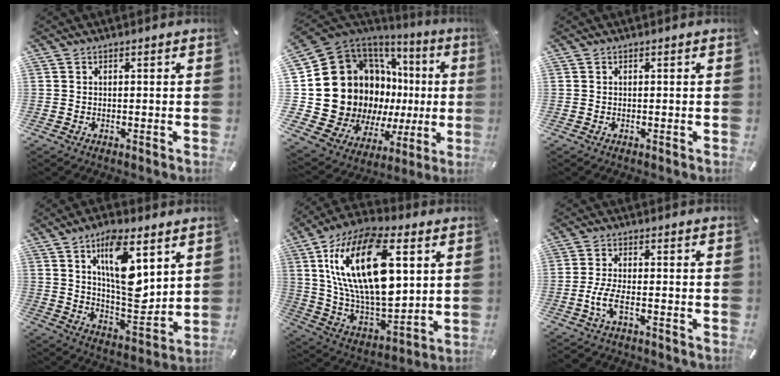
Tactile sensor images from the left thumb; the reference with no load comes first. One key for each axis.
{"total": 25.5, "fx": 1.0, "fy": 19.2, "fz": 16.8, "tx": -0.280, "ty": -0.066, "tz": 0.077}
{"total": 0.0}
{"total": 16.5, "fx": 7.3, "fy": 7.4, "fz": 12.8, "tx": -0.217, "ty": -0.035, "tz": 0.117}
{"total": 25.6, "fx": 8.4, "fy": 13.6, "fz": 20.0, "tx": -0.417, "ty": -0.036, "tz": 0.134}
{"total": 5.2, "fx": -2.5, "fy": 1.7, "fz": 4.3, "tx": -0.098, "ty": -0.005, "tz": -0.047}